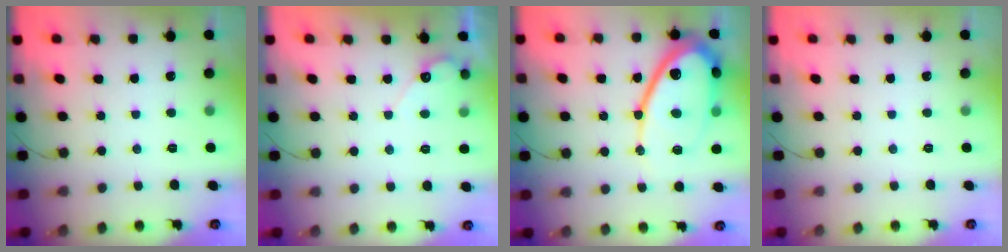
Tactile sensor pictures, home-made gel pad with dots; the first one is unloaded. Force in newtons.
{"total": 4.5, "press": 4.5, "slide": 0.2}
{"total": 18.3, "press": 18.2, "slide": 1.5}
{"total": 0.0}